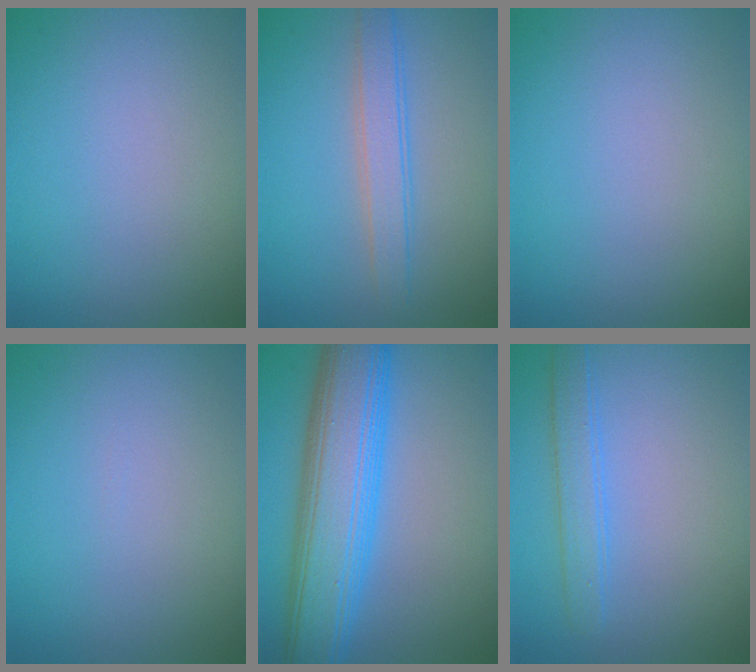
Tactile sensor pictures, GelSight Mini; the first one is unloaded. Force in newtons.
{"total": 2.8, "press": 2.8, "slide": 0.1}
{"total": 0.0}
{"total": 0.0}
{"total": 9.6, "press": 9.6, "slide": 0.1}
{"total": 2.3, "press": 2.3, "slide": 0.2}